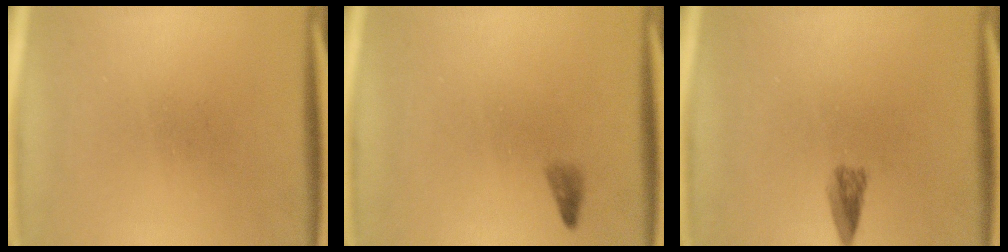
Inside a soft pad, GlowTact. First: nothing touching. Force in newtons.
{"total": 0.9}
{"total": 2.0}